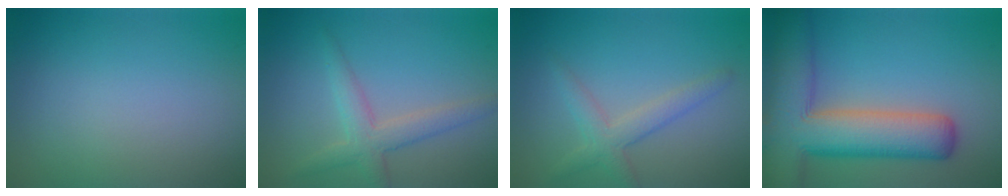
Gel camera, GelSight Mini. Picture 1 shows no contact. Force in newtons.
{"total": 3.1, "press": 3.1, "slide": 0.2}
{"total": 2.8, "press": 2.8, "slide": 0.2}
{"total": 11.2, "press": 11.2, "slide": 0.7}